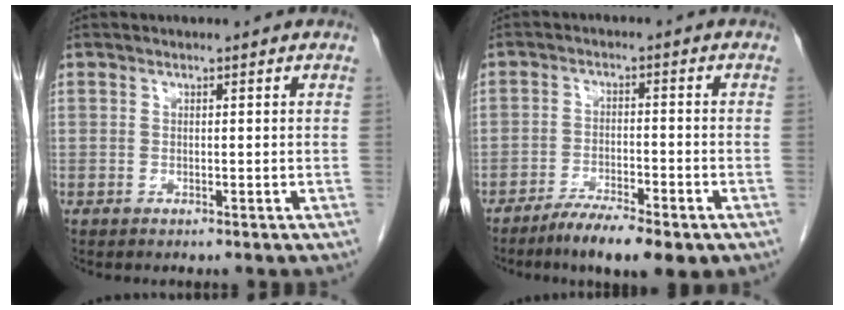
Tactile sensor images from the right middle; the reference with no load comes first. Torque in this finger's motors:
{"motor_torque": [1.24, -0.90, 0.13, 0.08]}